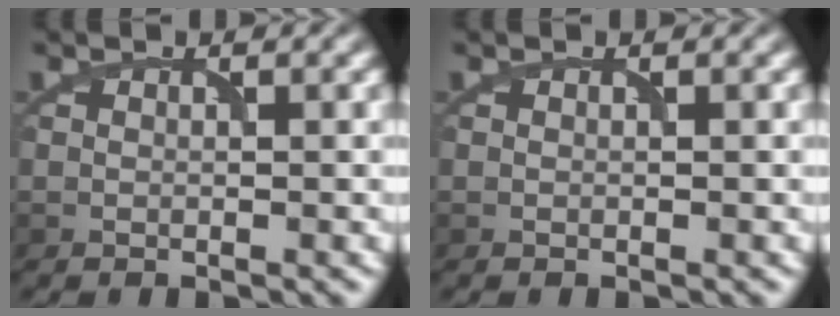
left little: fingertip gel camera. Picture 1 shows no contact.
{"total": 0.0}